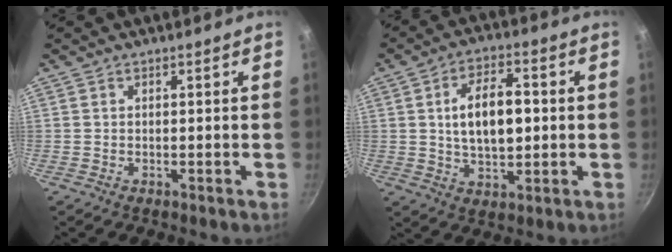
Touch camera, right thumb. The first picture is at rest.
{"total": 11.2, "force": [1.0, 6.0, 9.4], "torque": [-0.140, 0.005, 0.019]}